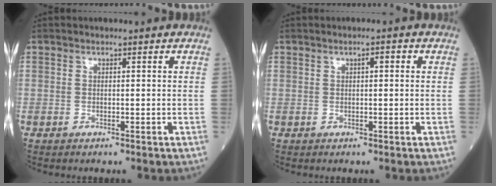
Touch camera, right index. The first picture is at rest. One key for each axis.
{"total": 1.4, "fx": 0.5, "fy": 0.4, "fz": 1.3, "tx": -0.021, "ty": 0.004, "tz": 0.006}